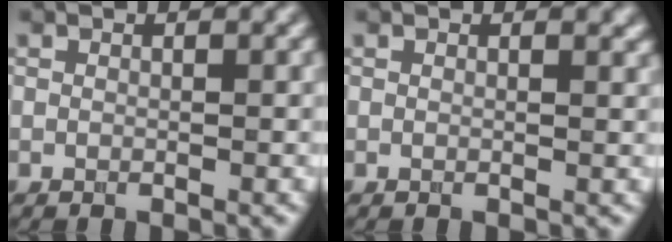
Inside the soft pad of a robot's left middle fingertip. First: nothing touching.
{"total": 0.7, "force": [0.6, 0.1, 0.3], "torque": [-0.002, 0.001, 0.009]}